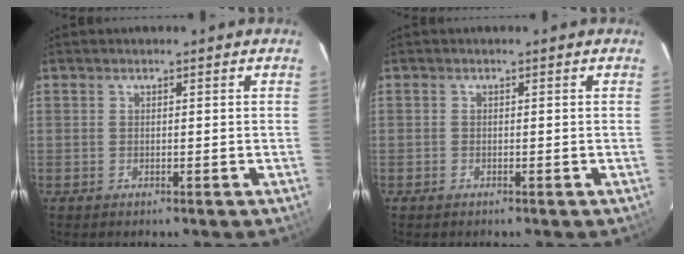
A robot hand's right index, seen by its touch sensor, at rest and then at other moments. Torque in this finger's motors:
{"motor_torque": [0.03, 0.05, -0.12, -0.05]}